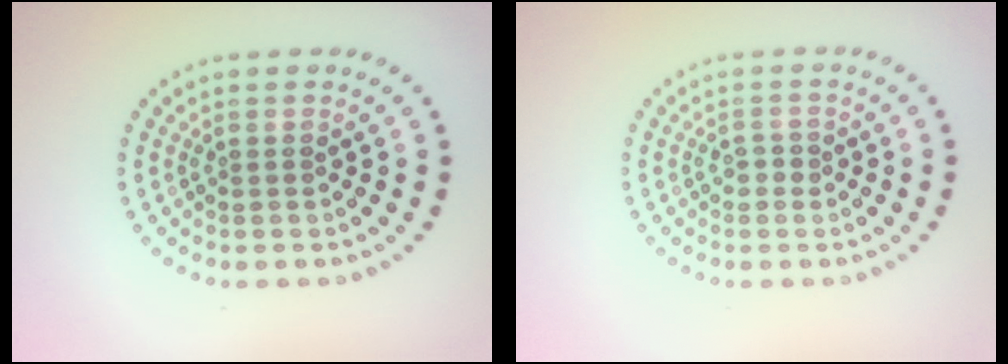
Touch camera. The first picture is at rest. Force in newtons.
{"total": 1.0, "press": 1.0, "slide": 0.2}